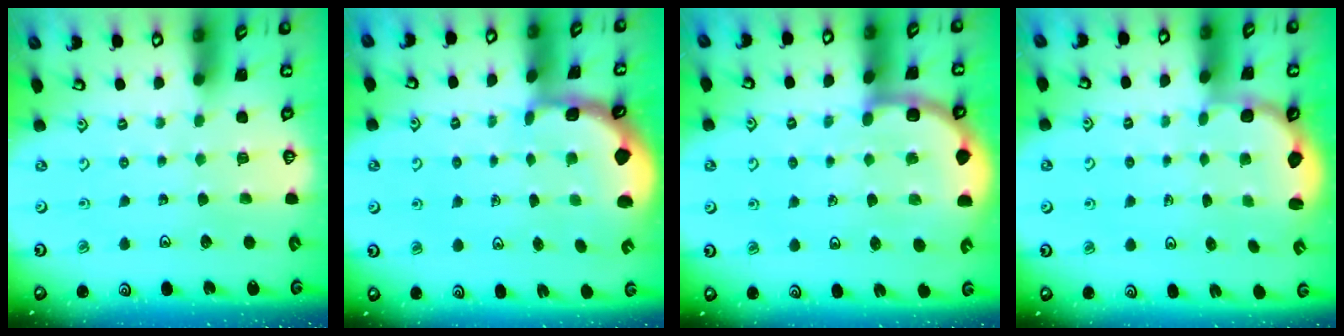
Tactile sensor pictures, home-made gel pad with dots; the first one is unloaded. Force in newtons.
{"total": 1.8, "press": 1.8, "slide": 0.3}
{"total": 7.0, "press": 6.5, "slide": 2.5}
{"total": 2.9, "press": 2.6, "slide": 1.2}